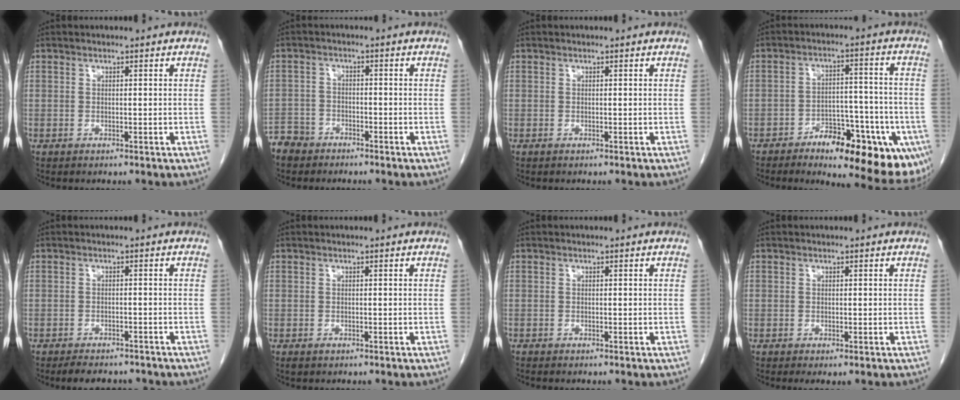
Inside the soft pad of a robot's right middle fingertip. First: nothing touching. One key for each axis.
{"total": 4.7, "fx": -4.0, "fy": 2.5, "fz": 0.1, "tx": 0.001, "ty": 0.000, "tz": -0.080}
{"total": 0.0}
{"total": 15.0, "fx": -9.6, "fy": 4.8, "fz": 10.4, "tx": -0.082, "ty": 0.026, "tz": -0.134}
{"total": 6.2, "fx": -5.5, "fy": 2.1, "fz": 2.0, "tx": -0.023, "ty": 0.000, "tz": -0.073}
{"total": 0.6, "fx": -0.4, "fy": 0.3, "fz": 0.3, "tx": -0.008, "ty": -0.001, "tz": -0.004}
{"total": 0.0}
{"total": 0.8, "fx": -0.2, "fy": 0.4, "fz": 0.6, "tx": -0.009, "ty": -0.002, "tz": 0.000}